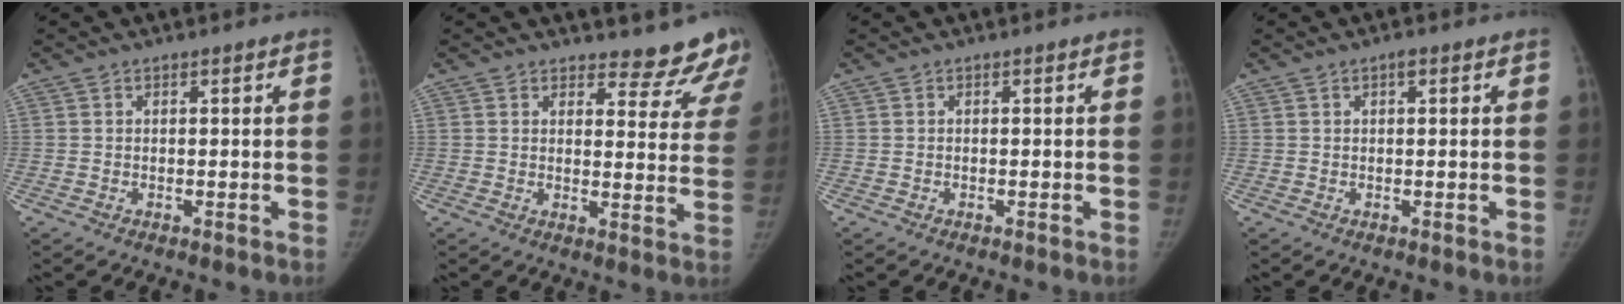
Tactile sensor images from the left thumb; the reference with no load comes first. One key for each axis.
{"total": 10.3, "fx": 9.6, "fy": 3.7, "fz": 1.0, "tx": 0.038, "ty": -0.079, "tz": 0.089}
{"total": 0.0}
{"total": 1.2, "fx": 0.5, "fy": 0.6, "fz": 0.8, "tx": -0.008, "ty": 0.001, "tz": 0.005}